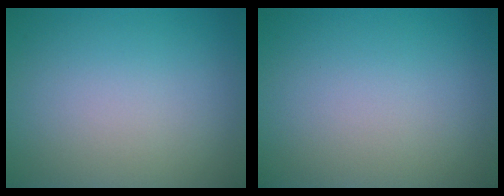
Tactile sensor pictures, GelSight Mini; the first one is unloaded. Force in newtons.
{"total": 0.0}